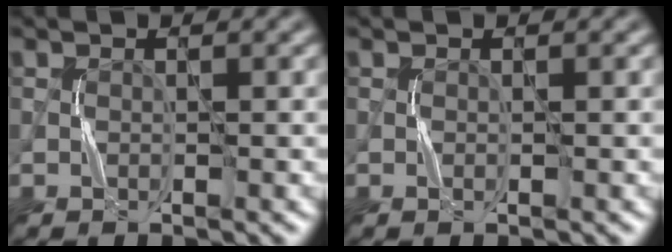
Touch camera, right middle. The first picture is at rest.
{"total": 0.0}